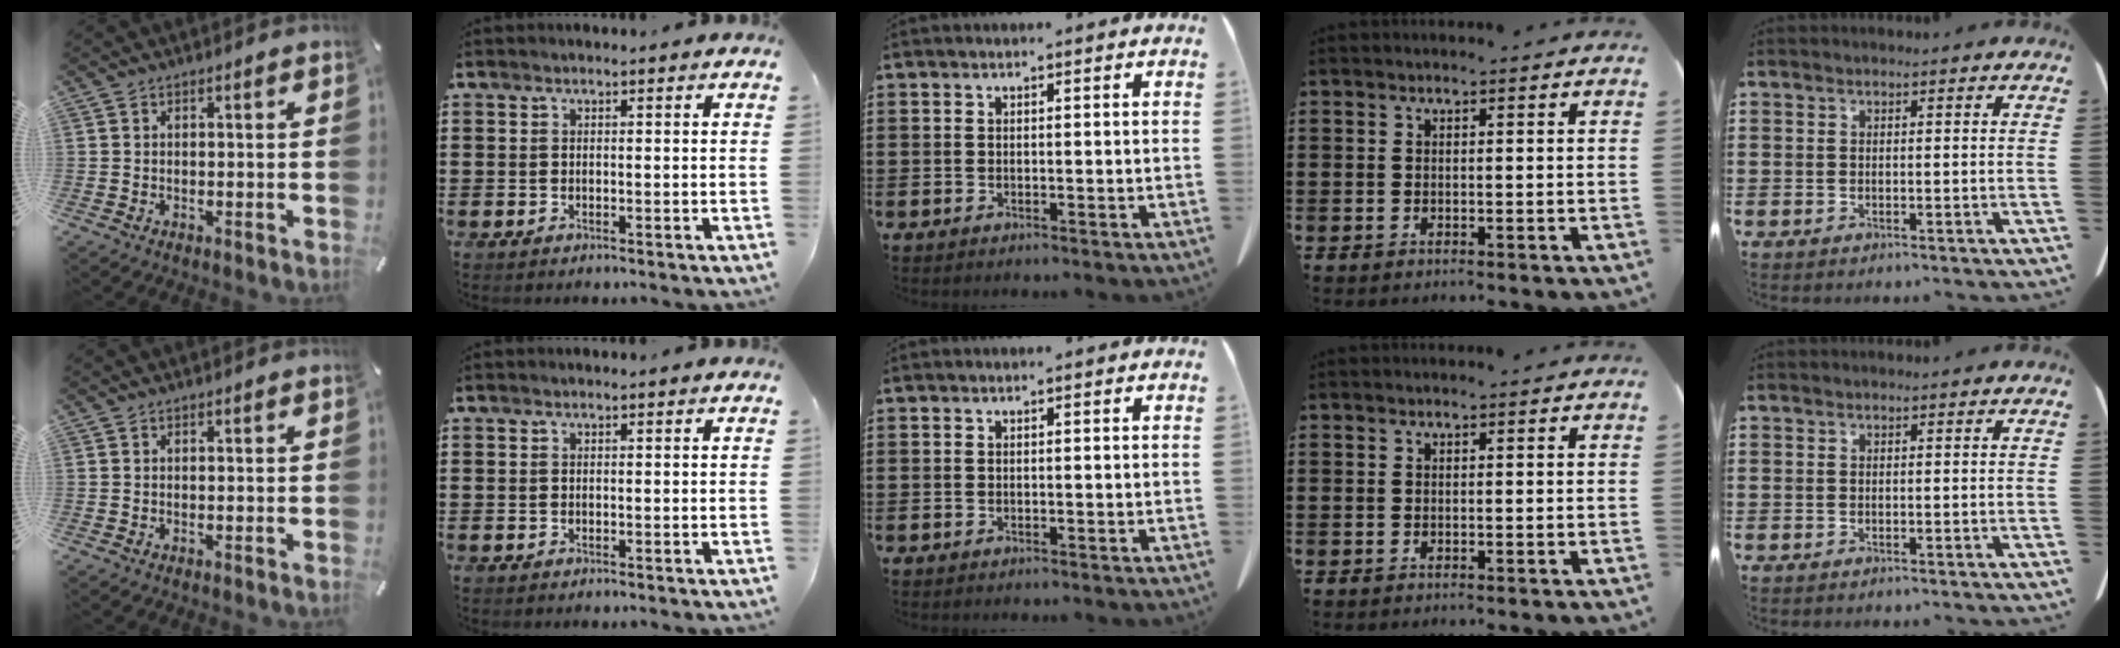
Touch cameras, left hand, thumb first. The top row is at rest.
{}